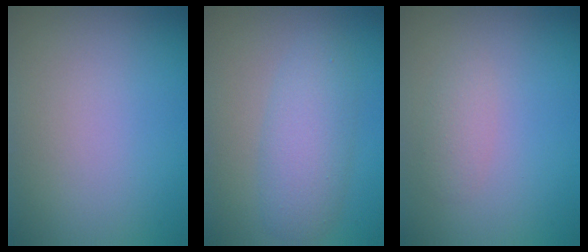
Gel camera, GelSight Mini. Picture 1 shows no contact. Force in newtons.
{"total": 4.0, "press": 4.0, "slide": 0.1}
{"total": 1.5, "press": 1.5, "slide": 0.1}